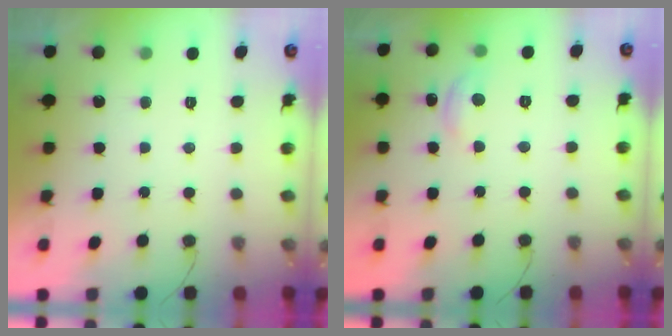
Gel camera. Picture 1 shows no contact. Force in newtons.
{"total": 5.0, "press": 5.0, "slide": 0.2}